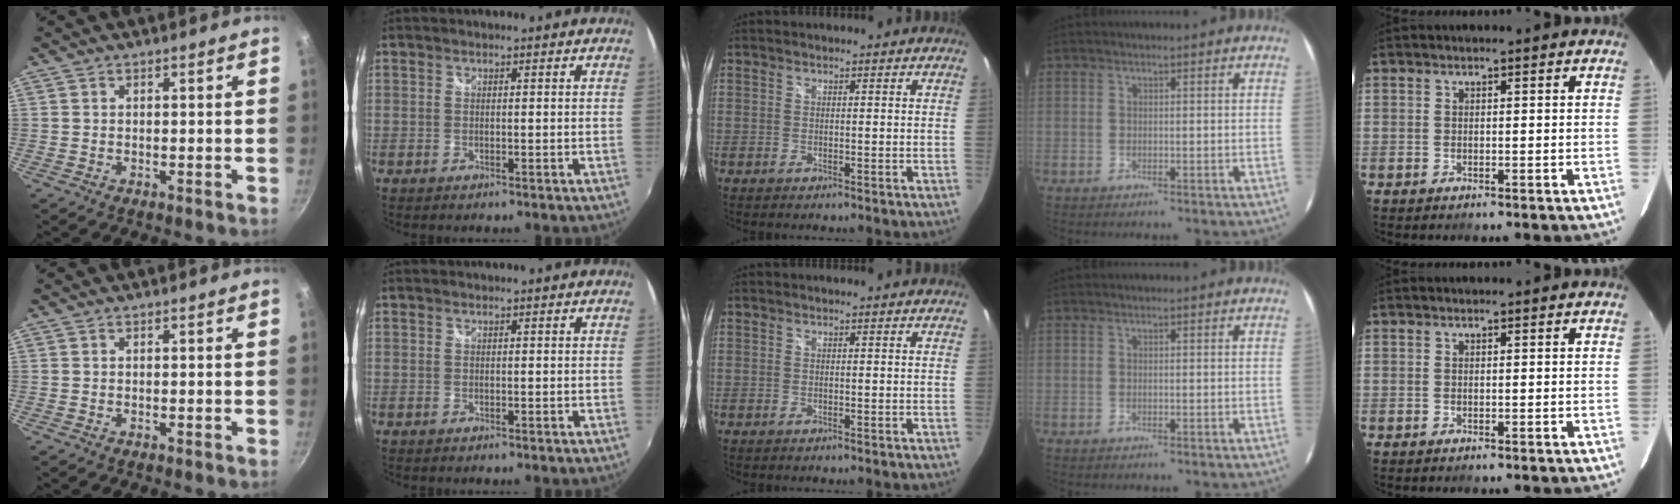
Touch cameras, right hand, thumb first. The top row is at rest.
{}